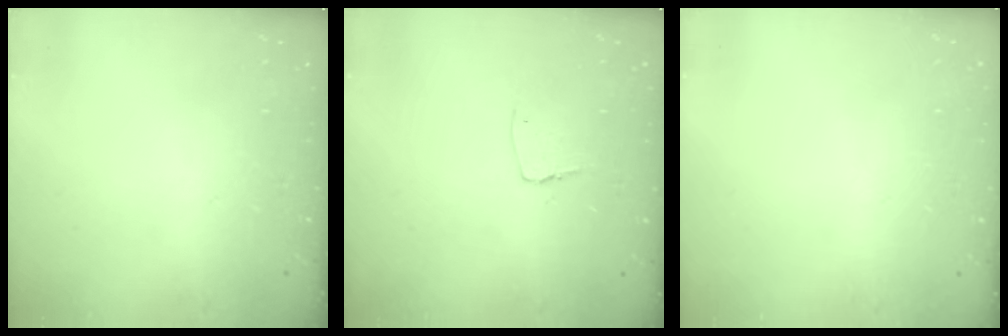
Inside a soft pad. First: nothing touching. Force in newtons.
{"total": 5.4, "press": 5.3, "slide": 0.5}
{"total": 0.0}